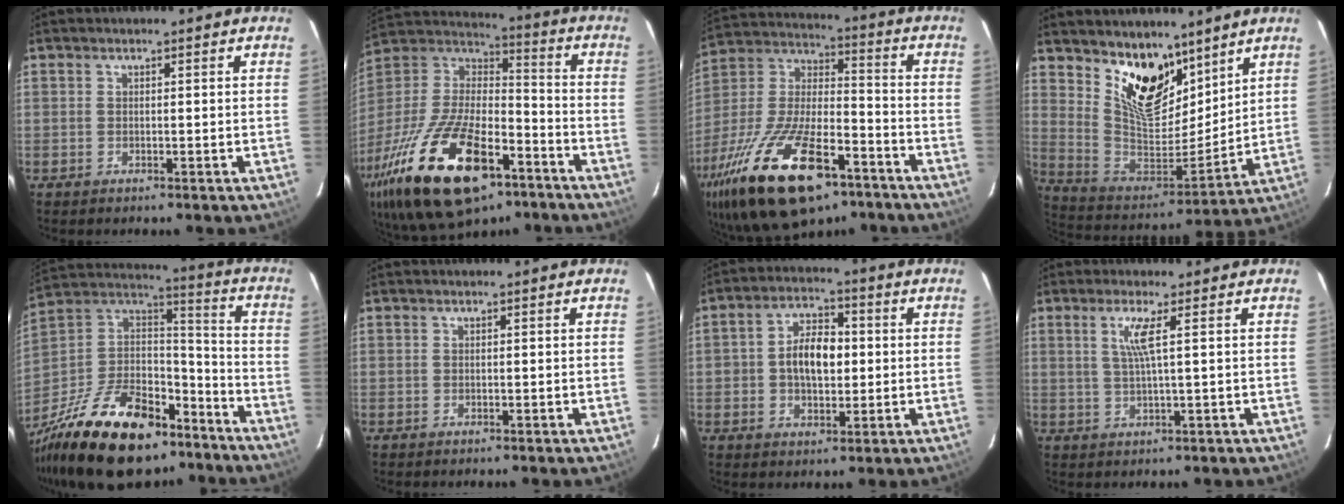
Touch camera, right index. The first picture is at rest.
{"total": 31.7, "force": [-17.2, 14.3, 22.4], "torque": [-0.456, -0.033, -0.281]}
{"total": 28.8, "force": [-16.4, 12.1, 20.3], "torque": [-0.410, -0.027, -0.270]}
{"total": 15.9, "force": [10.7, 7.8, 8.9], "torque": [-0.169, -0.011, 0.201]}
{"total": 30.8, "force": [-20.8, 14.8, 17.3], "torque": [-0.356, 0.011, -0.323]}
{"total": 0.0}
{"total": 8.4, "force": [0.0, 5.2, 6.6], "torque": [-0.116, 0.020, 0.003]}
{"total": 3.8, "force": [1.3, -0.7, 3.5], "torque": [-0.066, -0.003, 0.028]}